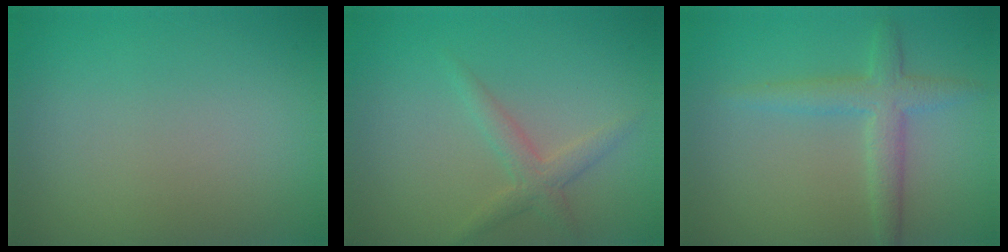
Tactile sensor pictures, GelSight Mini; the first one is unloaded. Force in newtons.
{"total": 2.0, "press": 2.0, "slide": 0.0}
{"total": 3.1, "press": 3.1, "slide": 0.0}